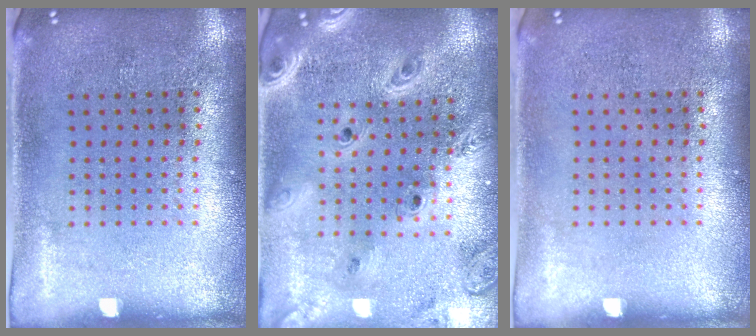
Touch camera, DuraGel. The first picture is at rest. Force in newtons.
{"total": 3.2, "press": 2.7, "slide": 1.8}
{"total": 0.0}